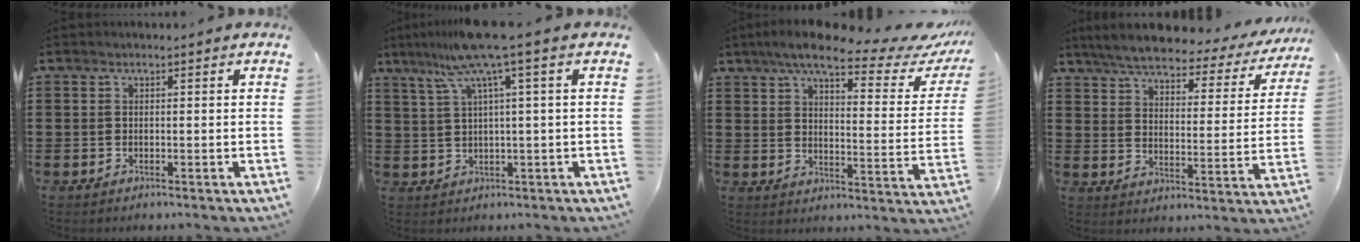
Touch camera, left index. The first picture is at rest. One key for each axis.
{"total": 8.1, "fx": 3.9, "fy": -0.8, "fz": 7.1, "tx": -0.159, "ty": -0.017, "tz": 0.062}
{"total": 9.3, "fx": 7.2, "fy": 1.5, "fz": 5.7, "tx": -0.113, "ty": -0.032, "tz": 0.118}
{"total": 5.6, "fx": 5.0, "fy": 0.9, "fz": 2.3, "tx": -0.071, "ty": -0.029, "tz": 0.082}